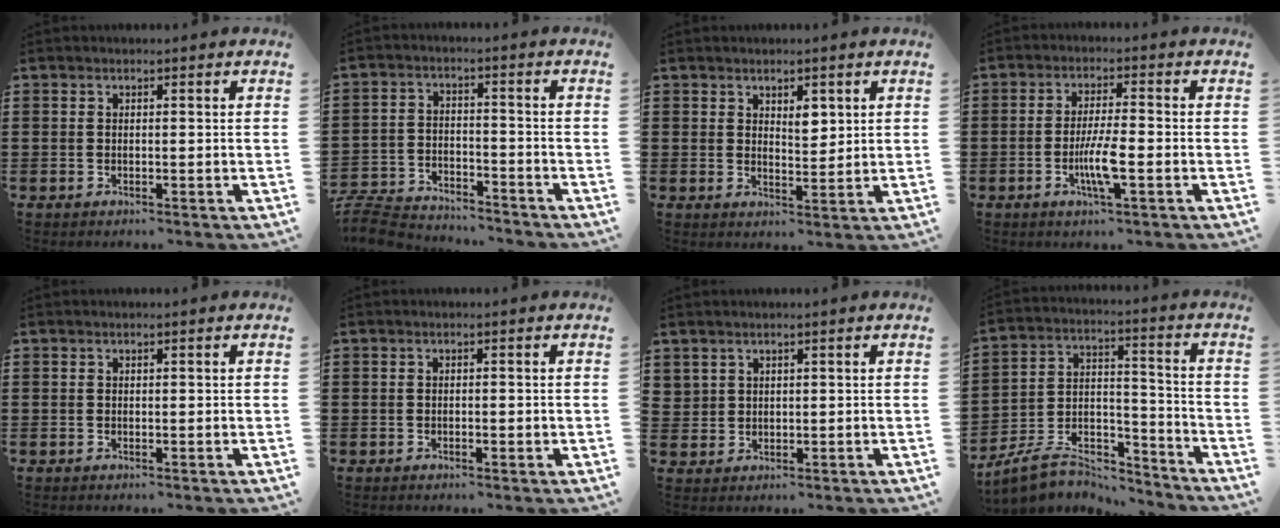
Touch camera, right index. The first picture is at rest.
{"total": 6.2, "force": [-6.0, 0.9, 0.8], "torque": [-0.038, 0.004, -0.126]}
{"total": 3.1, "force": [1.7, 1.6, 2.0], "torque": [-0.029, 0.001, 0.027]}
{"total": 6.0, "force": [-1.9, 0.9, 5.6], "torque": [-0.113, -0.011, -0.037]}
{"total": 0.0}
{"total": 0.7, "force": [-0.2, 0.3, 0.6], "torque": [-0.012, -0.002, -0.003]}
{"total": 2.0, "force": [1.5, 1.3, 0.2], "torque": [-0.010, 0.005, 0.029]}
{"total": 7.4, "force": [-6.5, 2.8, 2.2], "torque": [-0.049, 0.015, -0.126]}